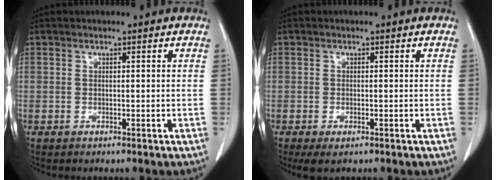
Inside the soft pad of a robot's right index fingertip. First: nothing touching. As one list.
[{"total": 2.9, "force": [-1.9, 0.9, 2.0], "torque": [-0.034, -0.007, -0.025]}]